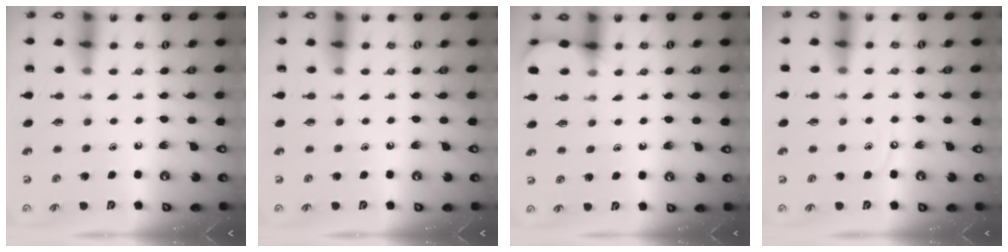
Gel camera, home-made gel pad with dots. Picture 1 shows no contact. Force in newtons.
{"total": 0.0}
{"total": 2.8, "press": 2.8, "slide": 0.3}
{"total": 3.8, "press": 3.8, "slide": 0.3}